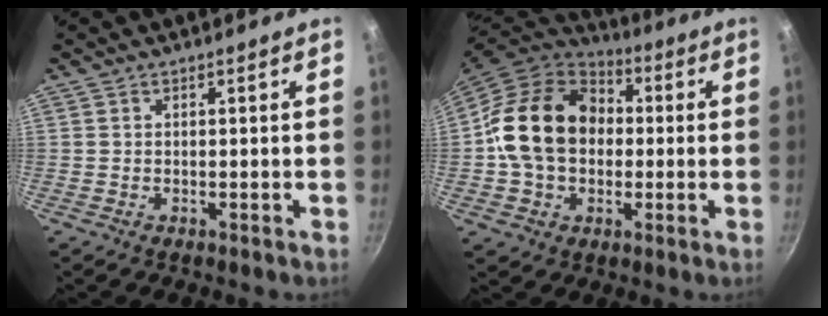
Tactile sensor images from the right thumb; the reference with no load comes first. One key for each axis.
{"total": 19.3, "fx": 1.0, "fy": 15.0, "fz": 12.1, "tx": -0.187, "ty": 0.036, "tz": 0.011}